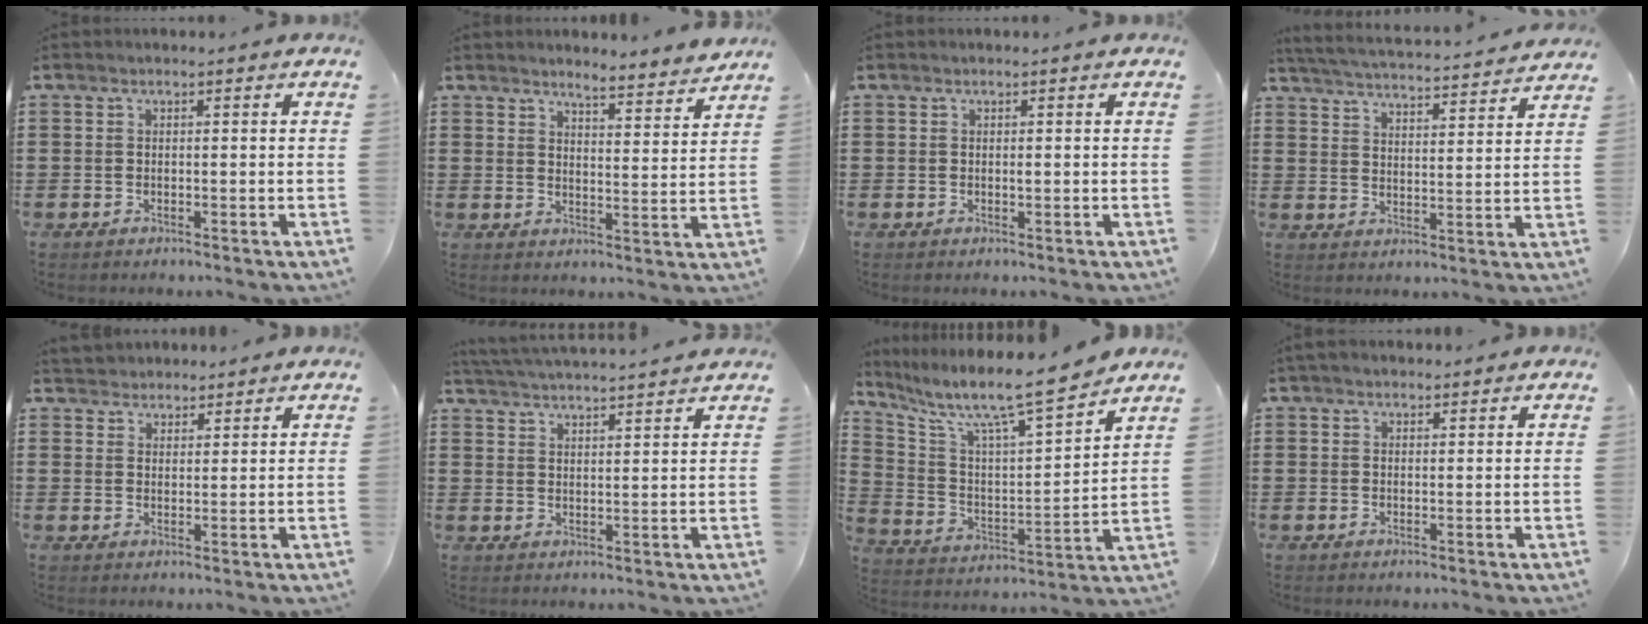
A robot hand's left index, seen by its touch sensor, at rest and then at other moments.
{"total": 3.9, "force": [3.8, -0.3, 0.5], "torque": [-0.019, -0.026, 0.064]}
{"total": 0.5, "force": [0.1, 0.1, 0.5], "torque": [-0.010, -0.002, 0.003]}
{"total": 4.1, "force": [4.0, -0.5, 0.6], "torque": [-0.034, -0.036, 0.063]}
{"total": 2.6, "force": [2.4, 1.0, -0.5], "torque": [0.000, 0.002, 0.045]}
{"total": 3.6, "force": [3.5, -0.6, 0.3], "torque": [-0.018, -0.019, 0.062]}
{"total": 9.9, "force": [8.4, 0.7, 5.1], "torque": [-0.125, -0.065, 0.135]}
{"total": 1.4, "force": [1.1, 0.7, 0.4], "torque": [-0.010, 0.004, 0.022]}